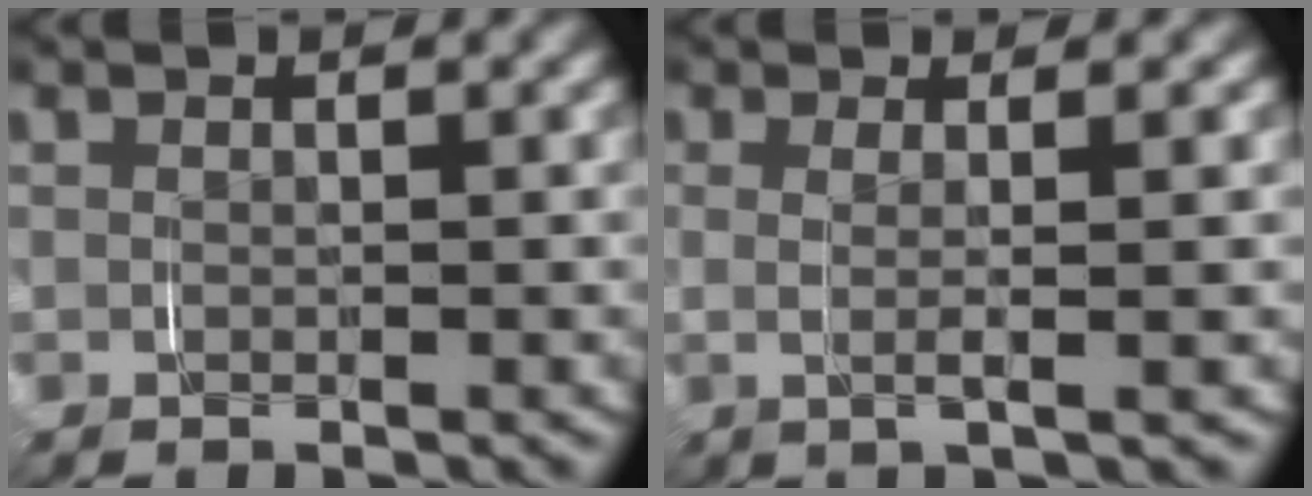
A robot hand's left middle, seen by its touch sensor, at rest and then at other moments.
{"total": 2.4, "force": [0.8, -2.3, 0.1], "torque": [0.016, 0.012, 0.012]}